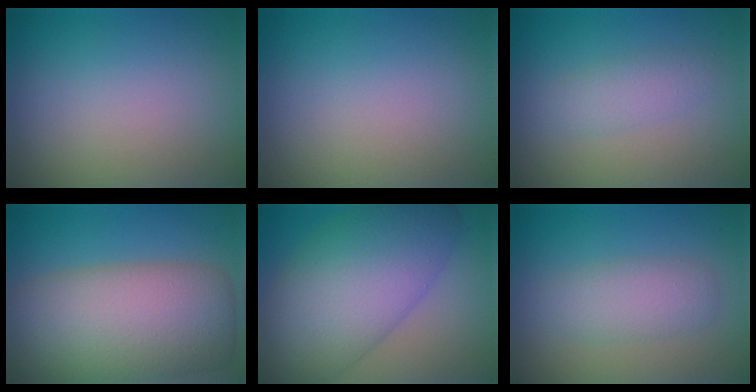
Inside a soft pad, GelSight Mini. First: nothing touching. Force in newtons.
{"total": 0.0}
{"total": 1.9, "press": 1.9, "slide": 0.0}
{"total": 10.8, "press": 10.8, "slide": 0.4}
{"total": 11.1, "press": 11.1, "slide": 0.3}
{"total": 2.8, "press": 2.8, "slide": 0.1}